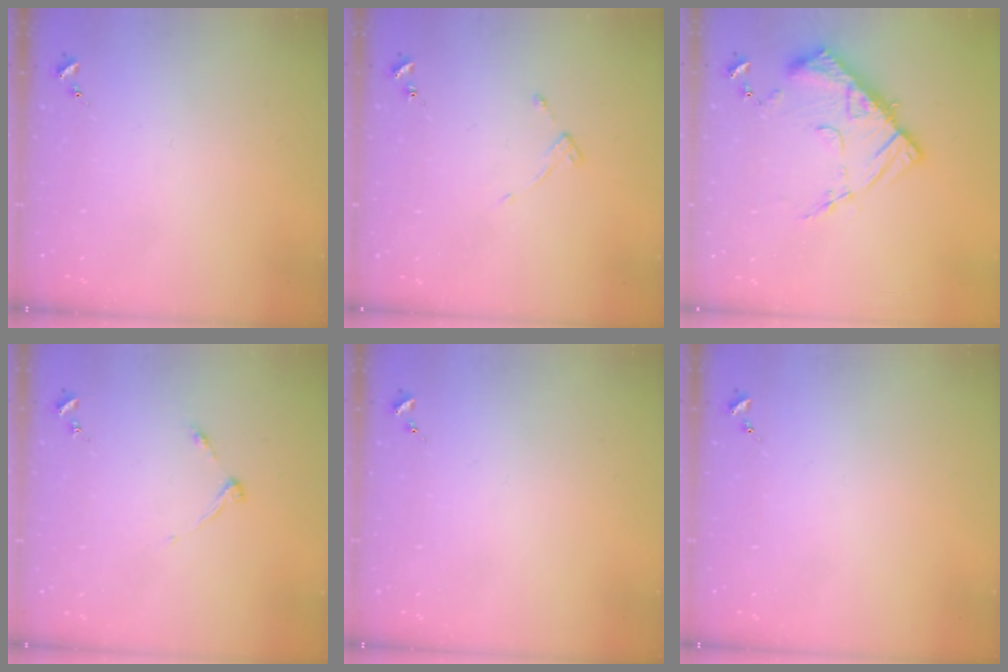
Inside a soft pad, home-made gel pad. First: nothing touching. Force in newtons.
{"total": 3.6, "press": 3.6, "slide": 0.6}
{"total": 14.8, "press": 14.7, "slide": 1.4}
{"total": 4.5, "press": 4.4, "slide": 0.6}
{"total": 0.0}
{"total": 0.0}